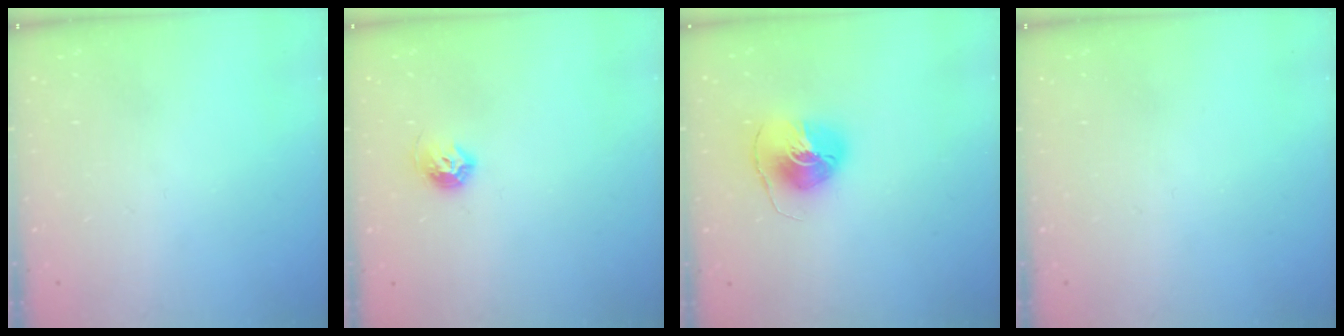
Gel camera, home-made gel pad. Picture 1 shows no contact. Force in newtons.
{"total": 7.6, "press": 7.5, "slide": 1.1}
{"total": 8.1, "press": 8.1, "slide": 0.3}
{"total": 0.0}